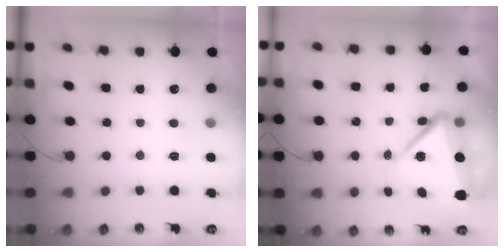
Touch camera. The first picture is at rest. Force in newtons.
{"total": 7.7, "press": 7.6, "slide": 0.9}